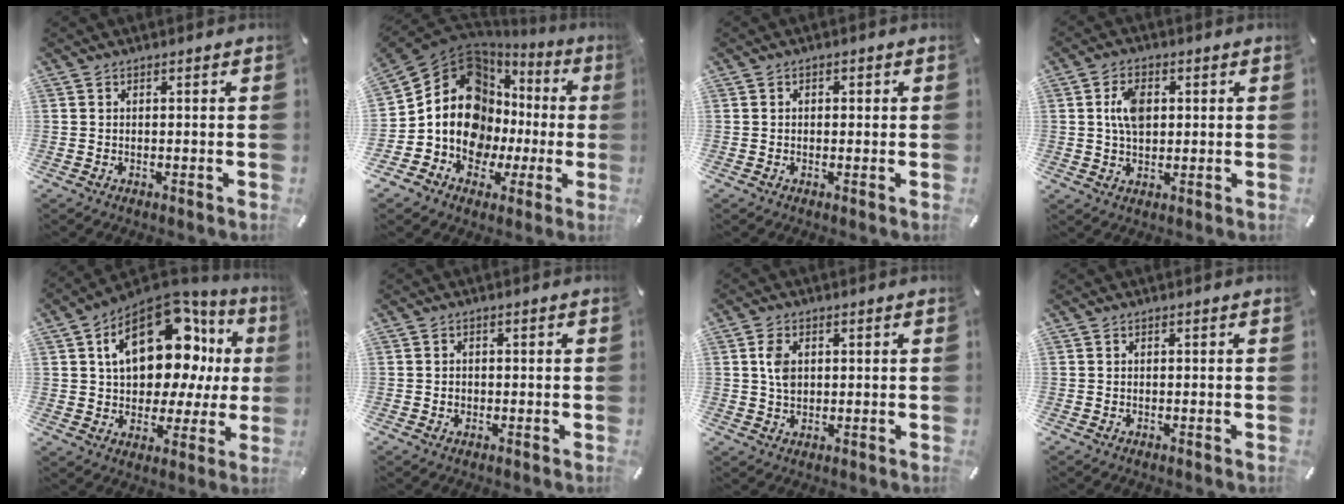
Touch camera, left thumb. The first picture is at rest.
{"total": 16.0, "force": [2.3, 13.3, 8.6], "torque": [-0.178, -0.041, 0.047]}
{"total": 1.0, "force": [0.0, 0.8, 0.6], "torque": [-0.011, 0.004, -0.002]}
{"total": 6.8, "force": [1.4, 4.3, 5.0], "torque": [-0.102, -0.001, 0.018]}
{"total": 21.4, "force": [7.3, 13.2, 15.2], "torque": [-0.225, -0.039, 0.122]}
{"total": 1.3, "force": [-0.2, 1.1, 0.6], "torque": [-0.013, 0.004, -0.005]}
{"total": 4.6, "force": [1.1, 3.3, 3.0], "torque": [-0.065, 0.001, 0.016]}
{"total": 0.0}